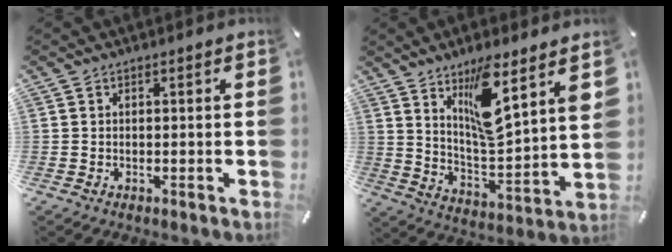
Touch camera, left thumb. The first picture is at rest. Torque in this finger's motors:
{"motor_torque": [2.16, 1.78, 1.56, -1.21, 0.39]}